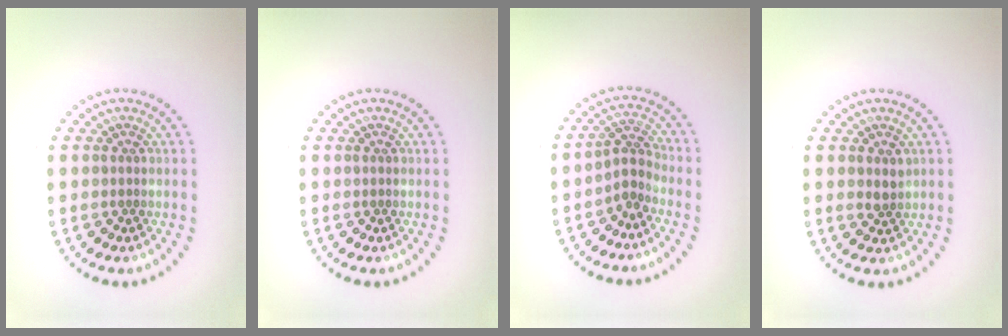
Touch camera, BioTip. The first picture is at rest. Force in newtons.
{"total": 0.0}
{"total": 2.3, "press": 1.6, "slide": 1.6}
{"total": 1.3, "press": 1.1, "slide": 0.6}